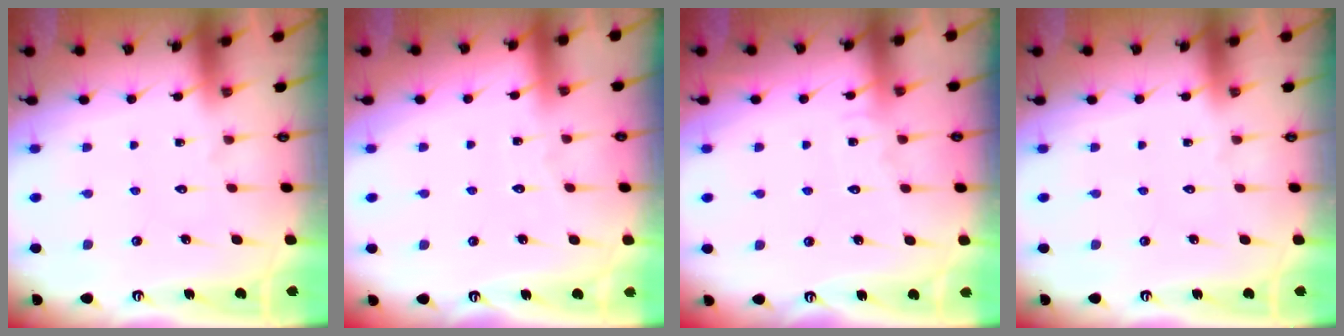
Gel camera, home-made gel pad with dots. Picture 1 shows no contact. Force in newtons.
{"total": 1.7, "press": 1.7, "slide": 0.2}
{"total": 6.0, "press": 6.0, "slide": 0.6}
{"total": 0.0}